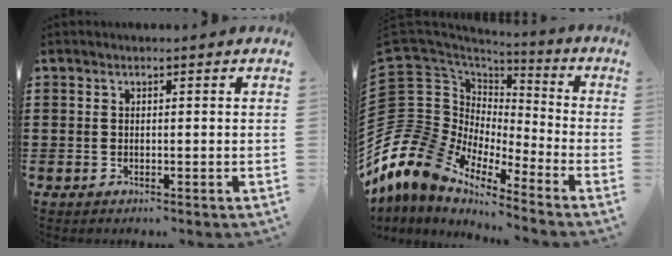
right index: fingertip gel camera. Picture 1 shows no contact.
{"total": 11.4, "force": [-8.0, 7.4, 3.4], "torque": [-0.139, -0.027, -0.164]}